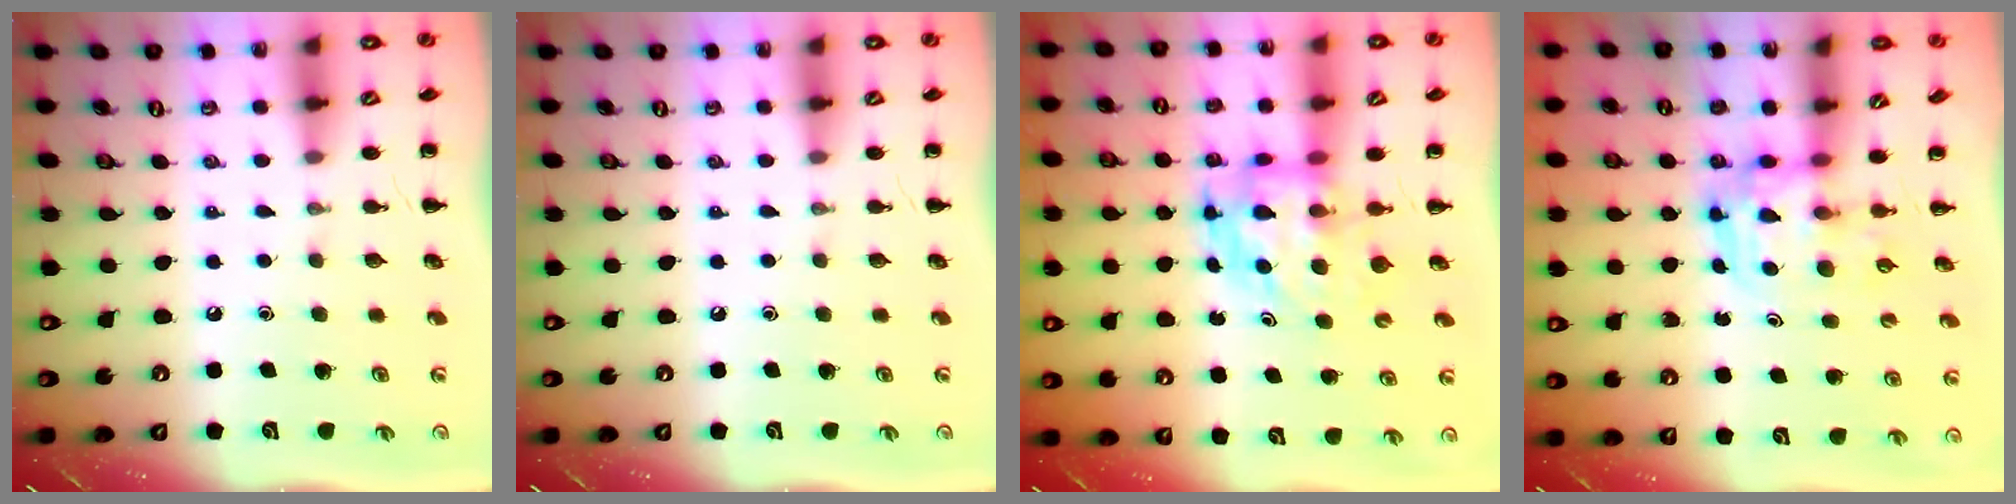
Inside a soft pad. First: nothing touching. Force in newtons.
{"total": 0.0}
{"total": 5.0, "press": 4.8, "slide": 1.3}
{"total": 3.4, "press": 3.4, "slide": 0.6}